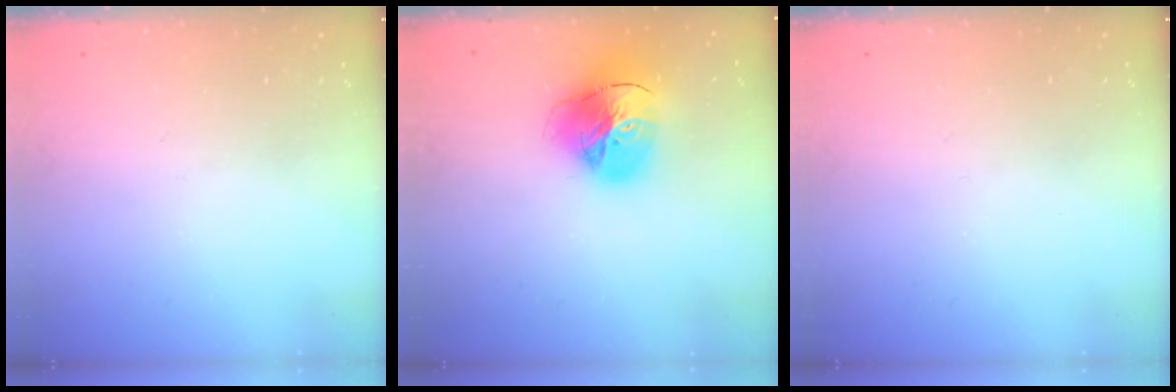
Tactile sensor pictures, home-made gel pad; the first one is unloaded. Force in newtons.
{"total": 19.8, "press": 19.6, "slide": 2.3}
{"total": 0.0}